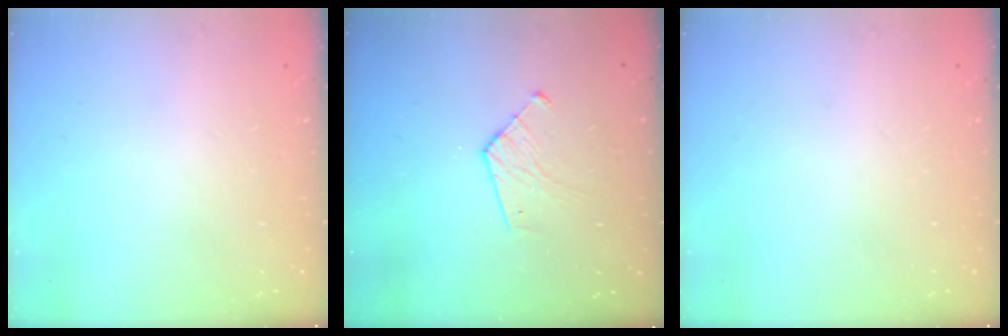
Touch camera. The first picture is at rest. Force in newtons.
{"total": 7.2, "press": 7.2, "slide": 0.5}
{"total": 0.0}